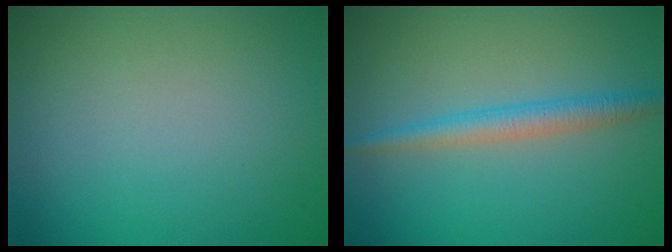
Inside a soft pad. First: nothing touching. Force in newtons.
{"total": 2.6, "press": 2.6, "slide": 0.0}